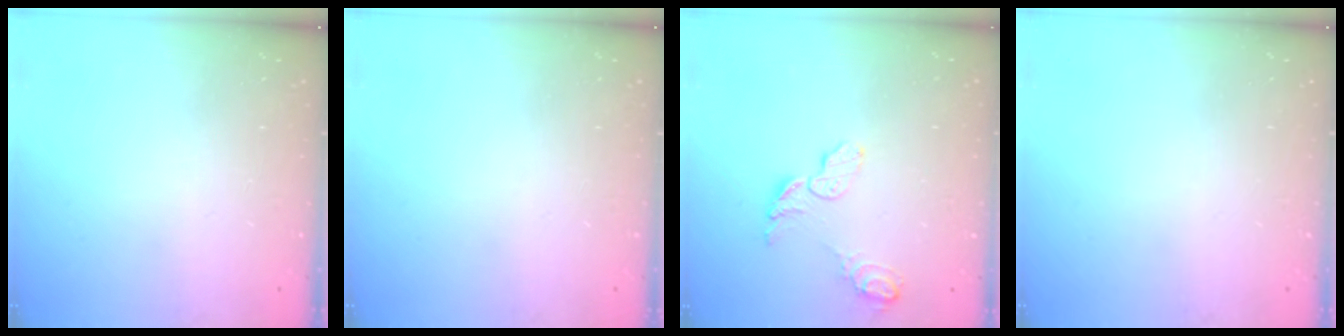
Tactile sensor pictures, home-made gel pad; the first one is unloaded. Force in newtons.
{"total": 0.0}
{"total": 8.8, "press": 8.7, "slide": 0.7}
{"total": 0.0}